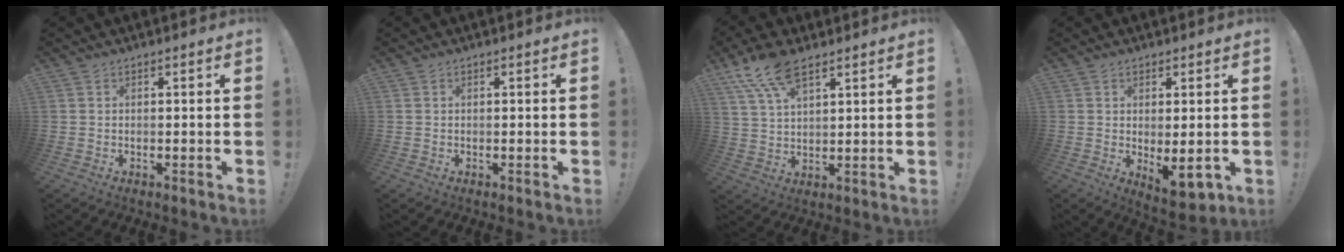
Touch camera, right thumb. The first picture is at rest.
{"total": 0.0}
{"total": 10.6, "force": [7.0, 4.3, 6.6], "torque": [-0.123, -0.025, 0.133]}
{"total": 6.5, "force": [0.5, 2.2, 6.1], "torque": [-0.075, -0.026, 0.015]}